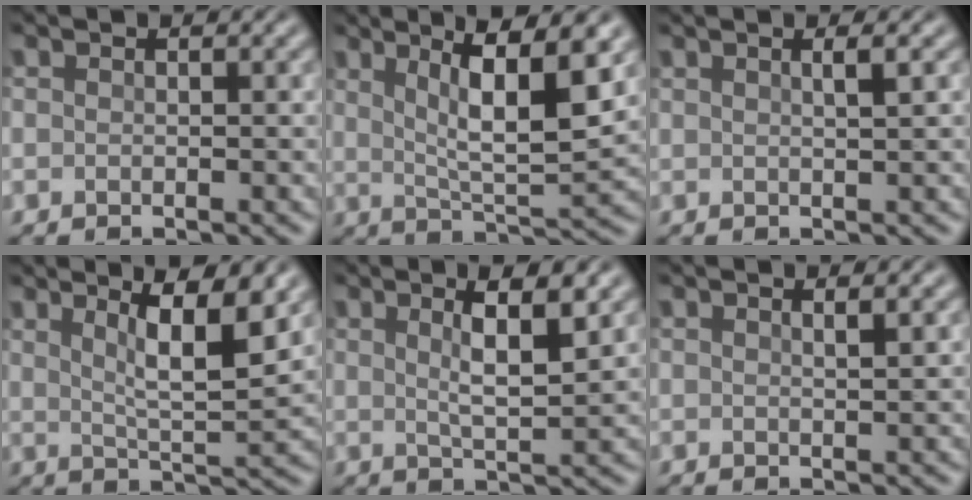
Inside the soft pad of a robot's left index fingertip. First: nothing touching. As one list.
[{"total": 8.3, "force": [2.9, 2.0, 7.5], "torque": [-0.118, -0.002, 0.051]}, {"total": 1.7, "force": [0.7, 0.5, 1.5], "torque": [-0.013, 0.005, -0.001]}, {"total": 7.2, "force": [3.4, 1.7, 6.2], "torque": [-0.084, 0.005, 0.049]}, {"total": 4.9, "force": [1.9, 1.0, 4.4], "torque": [-0.070, -0.003, 0.030]}, {"total": 1.7, "force": [1.0, 0.5, 1.2], "torque": [-0.006, 0.006, 0.002]}]